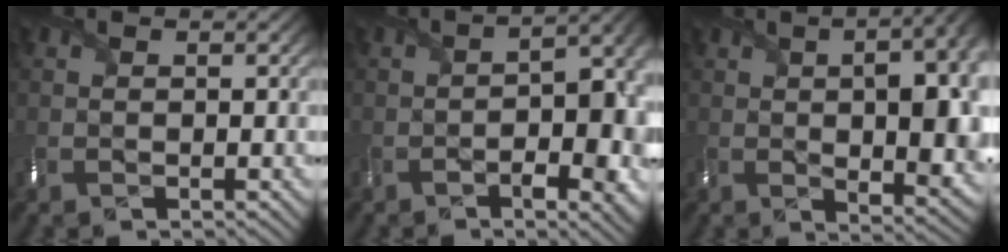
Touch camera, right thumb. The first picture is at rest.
{"total": 9.5, "force": [-3.4, 3.4, 8.2], "torque": [-0.128, -0.017, -0.046]}
{"total": 13.3, "force": [1.0, 5.6, 12.0], "torque": [-0.161, 0.002, 0.016]}